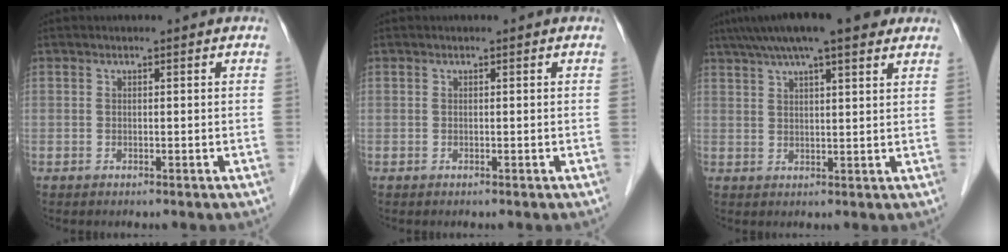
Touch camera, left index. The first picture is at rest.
{"total": 0.0}
{"total": 14.0, "force": [10.5, 2.2, 9.0], "torque": [-0.149, 0.045, 0.155]}